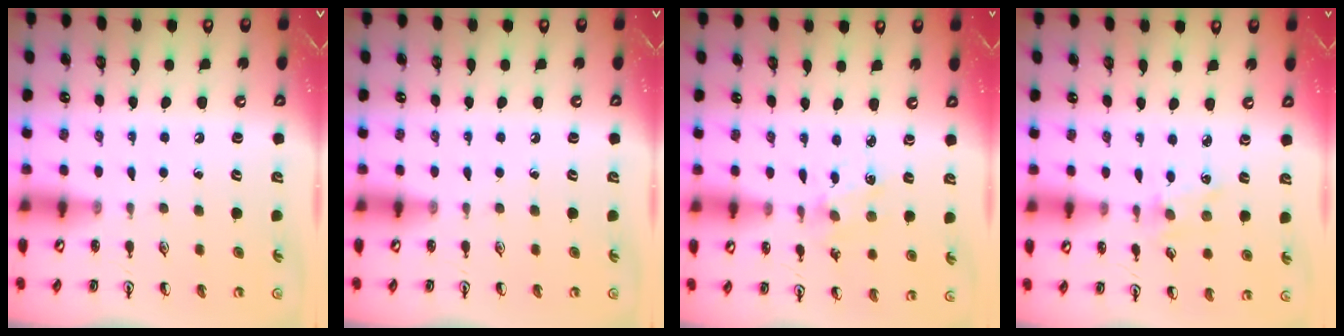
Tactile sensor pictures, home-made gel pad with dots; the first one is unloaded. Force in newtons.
{"total": 0.0}
{"total": 2.1, "press": 2.1, "slide": 0.4}
{"total": 2.3, "press": 2.2, "slide": 0.4}